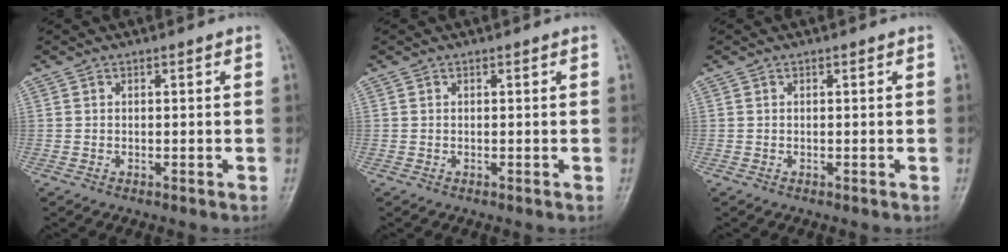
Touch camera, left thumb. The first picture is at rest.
{"total": 0.0}
{"total": 0.0}